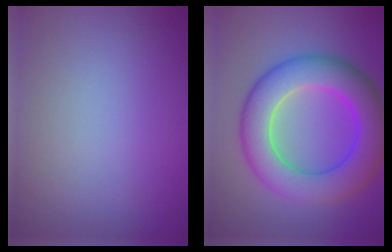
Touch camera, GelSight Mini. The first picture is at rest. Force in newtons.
{"total": 9.0, "press": 9.0, "slide": 0.1}